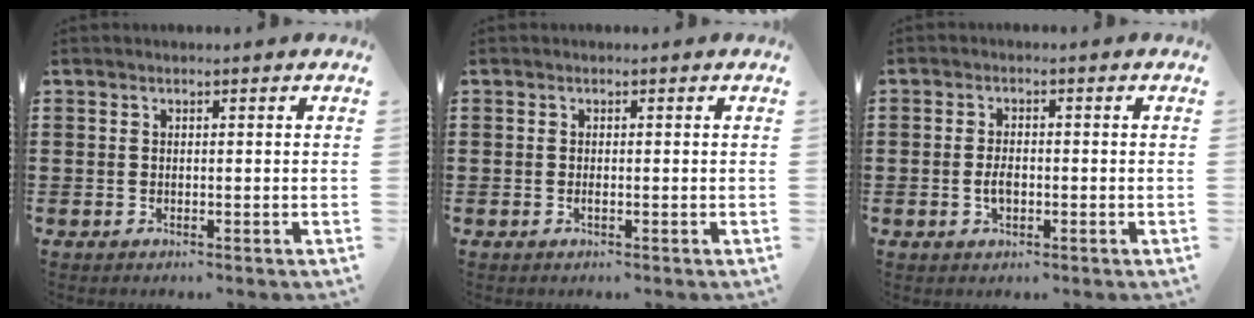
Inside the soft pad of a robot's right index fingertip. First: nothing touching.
{"total": 0.5, "force": [-0.2, 0.1, 0.5], "torque": [-0.009, -0.003, -0.004]}
{"total": 2.7, "force": [-0.6, 1.3, 2.2], "torque": [-0.042, 0.002, -0.011]}